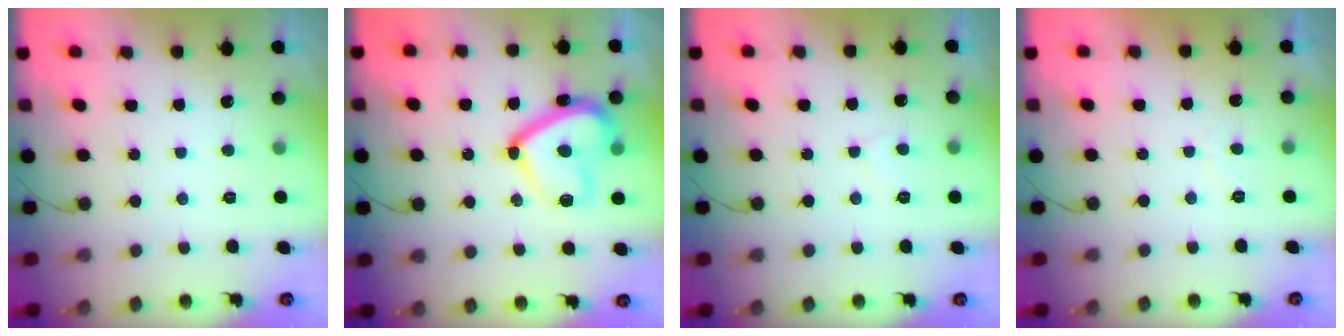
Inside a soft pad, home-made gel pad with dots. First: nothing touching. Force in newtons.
{"total": 16.0, "press": 15.9, "slide": 1.5}
{"total": 2.9, "press": 2.9, "slide": 0.3}
{"total": 0.5, "press": 0.2, "slide": 0.5}